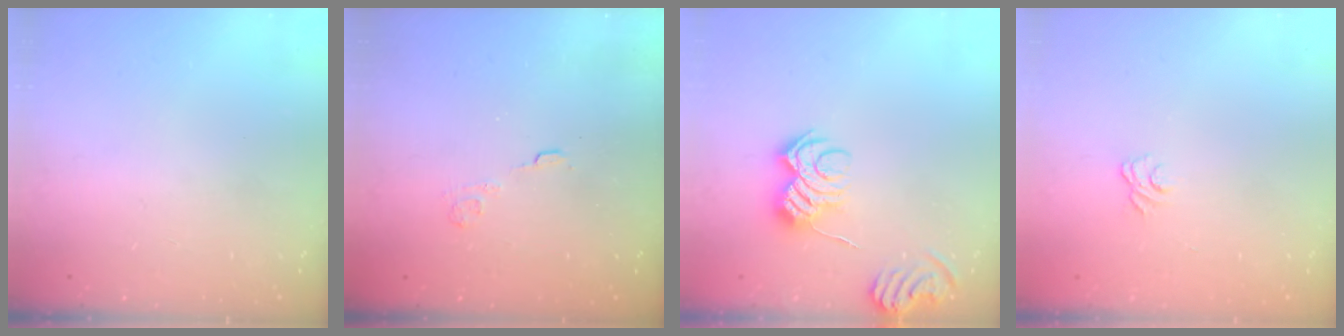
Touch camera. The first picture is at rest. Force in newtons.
{"total": 2.7, "press": 2.3, "slide": 1.4}
{"total": 9.6, "press": 9.6, "slide": 0.5}
{"total": 3.1, "press": 2.8, "slide": 1.3}